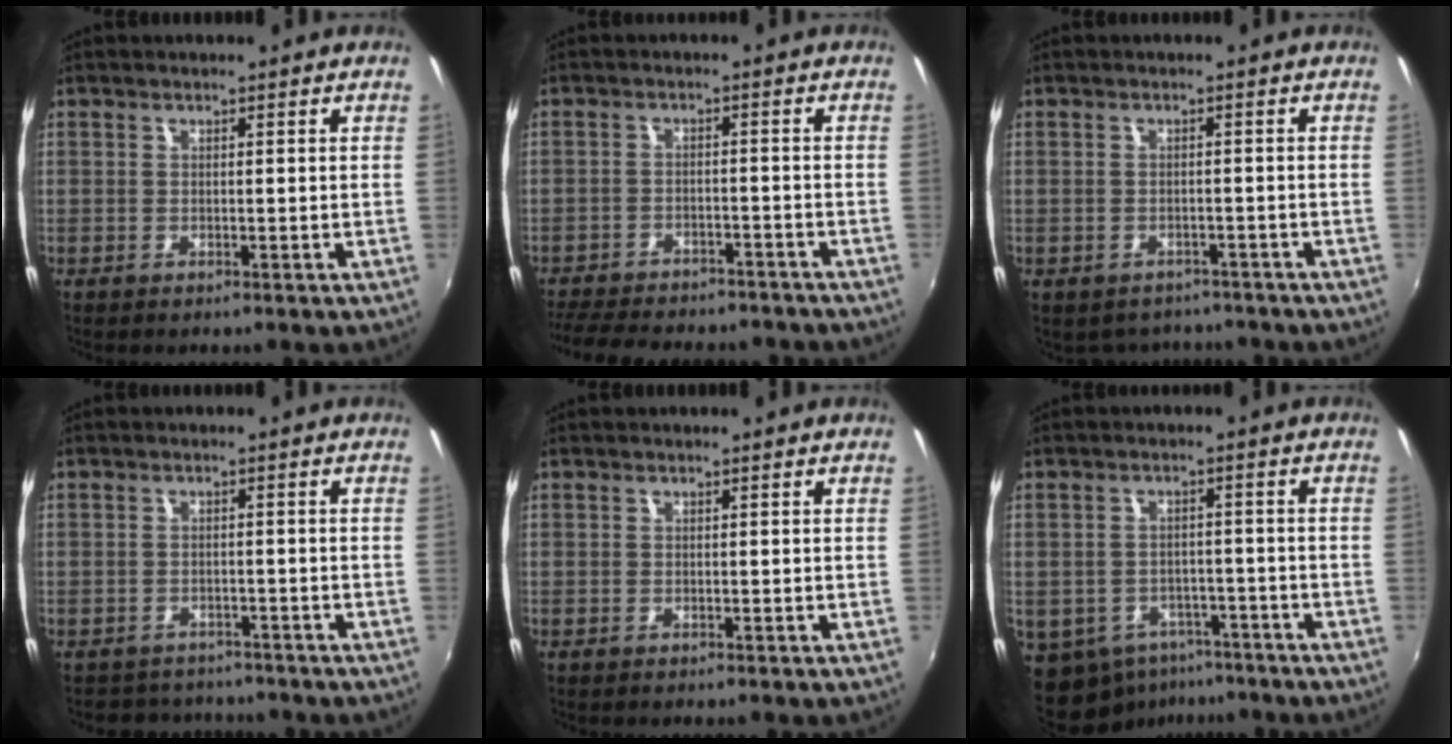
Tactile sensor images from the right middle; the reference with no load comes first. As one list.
[{"total": 16.9, "force": [-14.5, 5.3, 7.0], "torque": [-0.157, -0.018, -0.202]}, {"total": 5.4, "force": [-4.5, 2.8, 1.1], "torque": [-0.027, -0.009, -0.057]}, {"total": 5.8, "force": [-5.1, 2.5, 0.7], "torque": [-0.023, 0.006, -0.076]}, {"total": 0.0}, {"total": 9.9, "force": [-5.8, 7.1, 3.7], "torque": [-0.097, -0.005, -0.070]}]